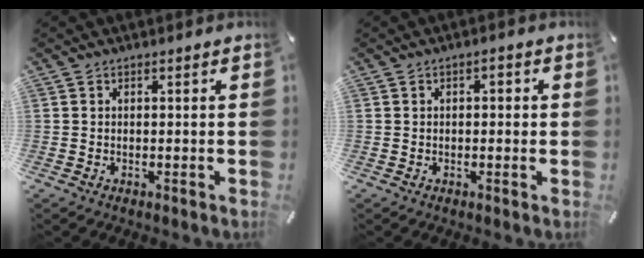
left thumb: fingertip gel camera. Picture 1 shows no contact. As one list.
[{"total": 1.9, "force": [-0.2, 1.2, 1.4], "torque": [-0.029, 0.009, -0.008]}]